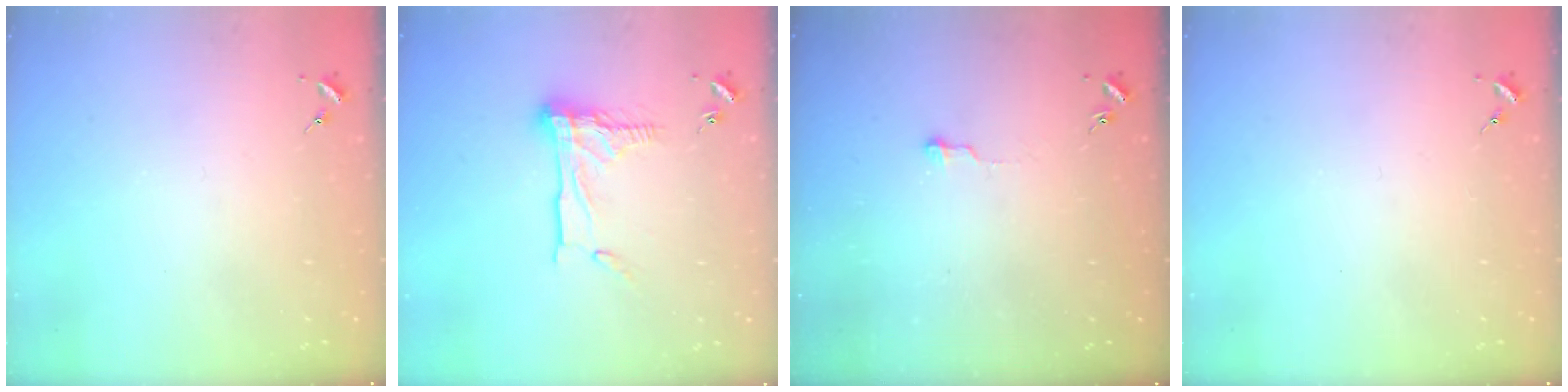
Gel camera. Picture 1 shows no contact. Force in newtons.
{"total": 15.0, "press": 14.9, "slide": 1.3}
{"total": 3.6, "press": 3.6, "slide": 0.3}
{"total": 0.0}